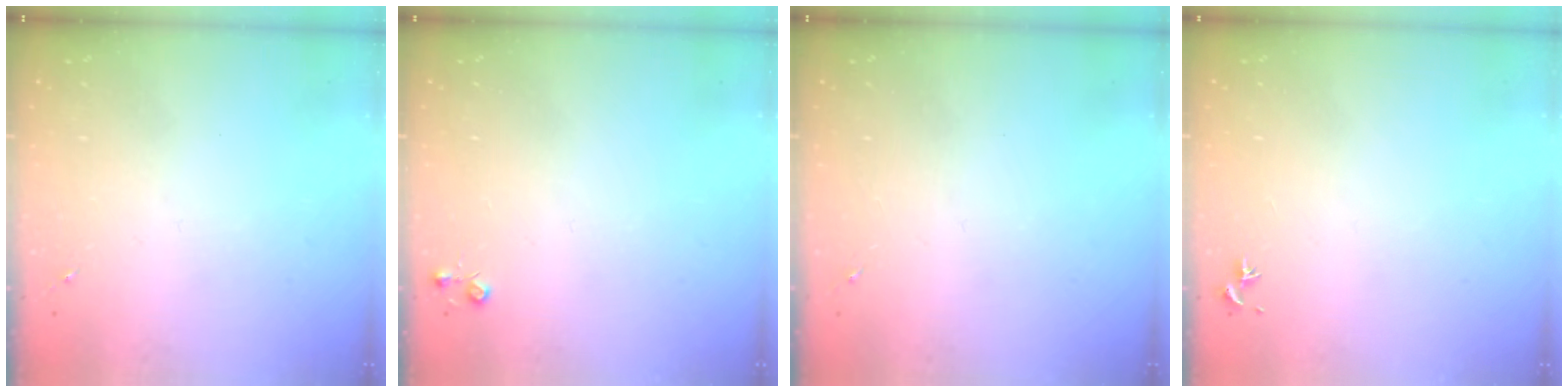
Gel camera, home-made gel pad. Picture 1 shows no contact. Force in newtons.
{"total": 3.7, "press": 3.7, "slide": 0.5}
{"total": 0.0}
{"total": 0.7, "press": 0.5, "slide": 0.4}